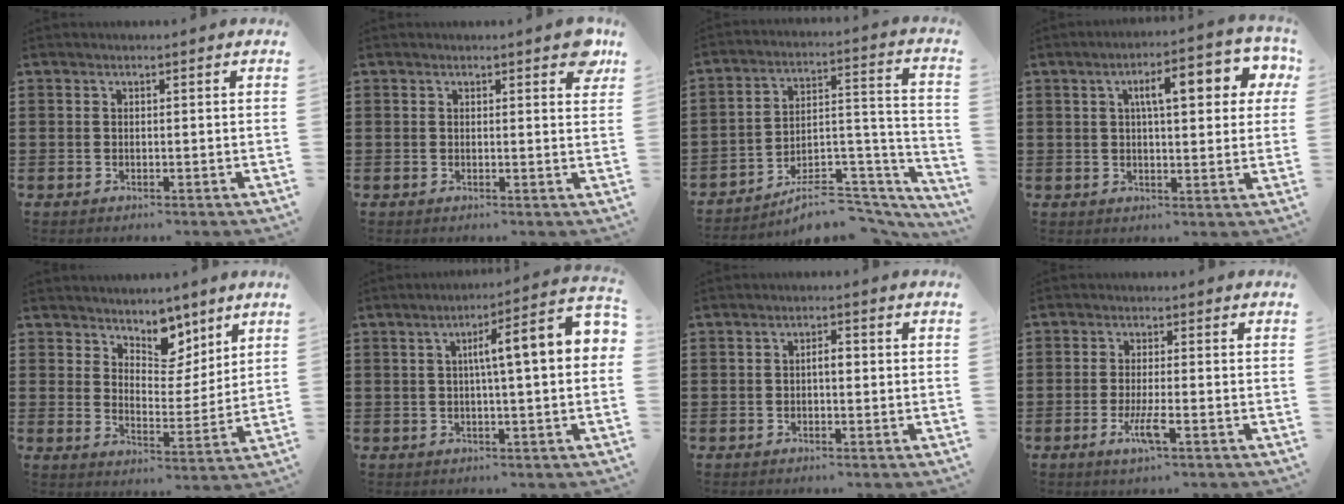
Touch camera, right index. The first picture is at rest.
{"total": 2.4, "force": [1.6, 0.9, 1.6], "torque": [-0.004, -0.006, 0.021]}
{"total": 7.6, "force": [-6.0, 3.0, 3.5], "torque": [-0.048, 0.015, -0.109]}
{"total": 8.6, "force": [2.9, 2.7, 7.6], "torque": [-0.131, 0.003, 0.040]}
{"total": 6.5, "force": [5.3, 3.6, 1.2], "torque": [-0.030, -0.033, 0.093]}
{"total": 7.0, "force": [0.7, 0.4, 6.9], "torque": [-0.117, -0.011, -0.001]}
{"total": 2.0, "force": [-0.2, 0.7, 1.9], "torque": [-0.035, 0.004, -0.005]}
{"total": 4.4, "force": [-1.9, 0.5, 4.0], "torque": [-0.085, -0.014, -0.038]}